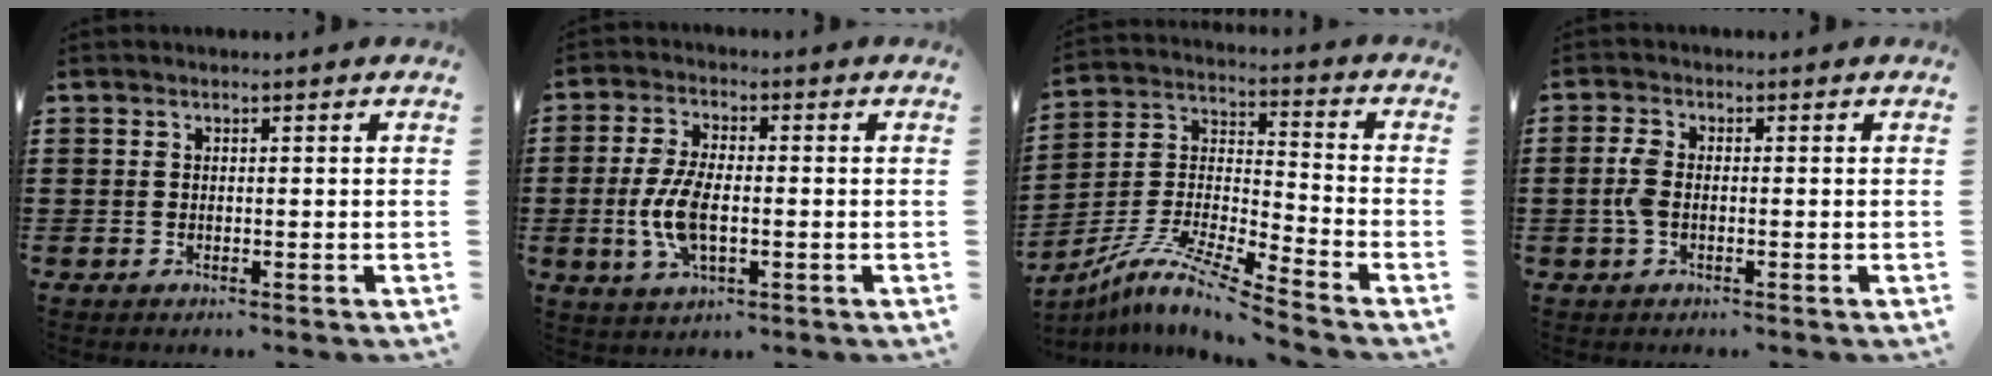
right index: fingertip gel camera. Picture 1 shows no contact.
{"total": 7.3, "force": [-1.3, 3.0, 6.6], "torque": [-0.156, -0.008, -0.032]}
{"total": 9.0, "force": [-7.9, 0.2, 4.4], "torque": [-0.097, -0.005, -0.163]}
{"total": 3.0, "force": [-0.6, 1.4, 2.6], "torque": [-0.070, -0.006, -0.018]}